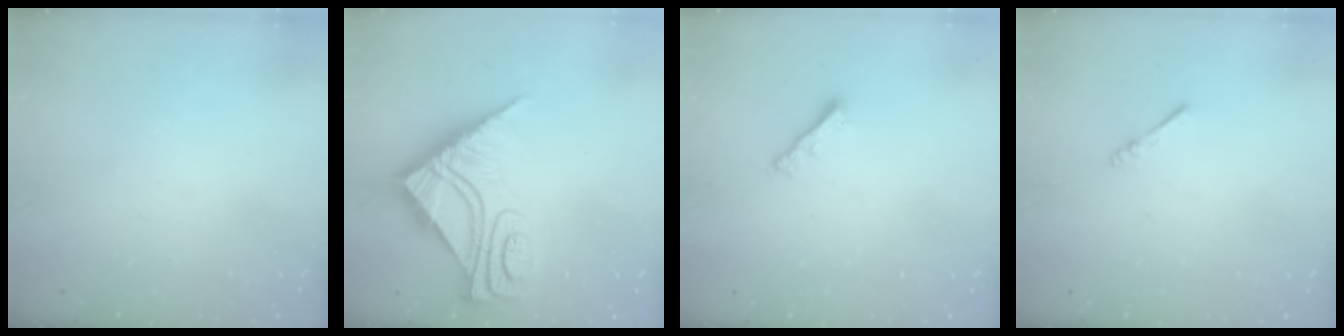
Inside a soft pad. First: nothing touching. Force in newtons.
{"total": 10.9, "press": 10.9, "slide": 1.3}
{"total": 2.4, "press": 2.4, "slide": 0.6}
{"total": 2.2, "press": 2.2, "slide": 0.4}